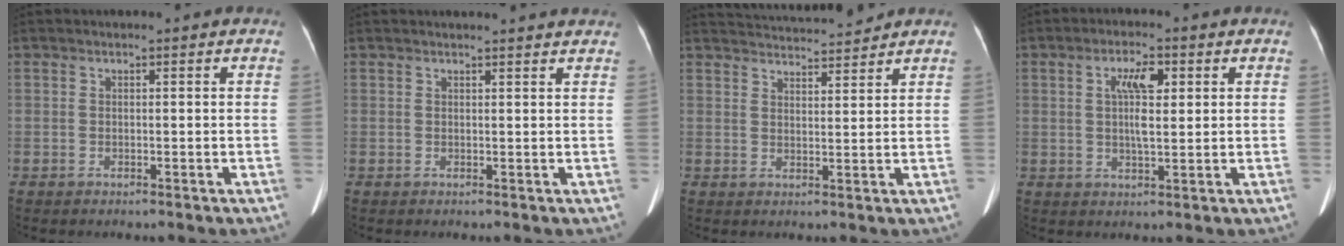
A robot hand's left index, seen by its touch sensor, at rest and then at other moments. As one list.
[{"total": 4.6, "force": [4.4, 0.0, 1.1], "torque": [-0.013, 0.010, 0.041]}, {"total": 8.9, "force": [8.7, 0.3, 1.8], "torque": [-0.033, 0.016, 0.128]}, {"total": 5.6, "force": [1.5, 1.3, 5.2], "torque": [-0.101, 0.008, 0.028]}]